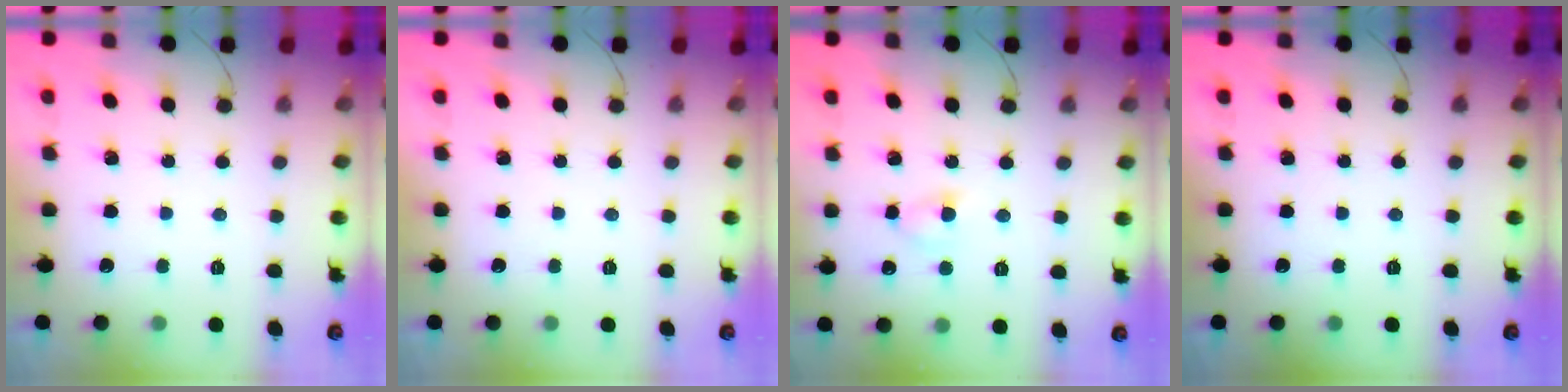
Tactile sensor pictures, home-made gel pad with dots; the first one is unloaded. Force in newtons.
{"total": 0.0}
{"total": 4.0, "press": 3.8, "slide": 1.4}
{"total": 0.0}